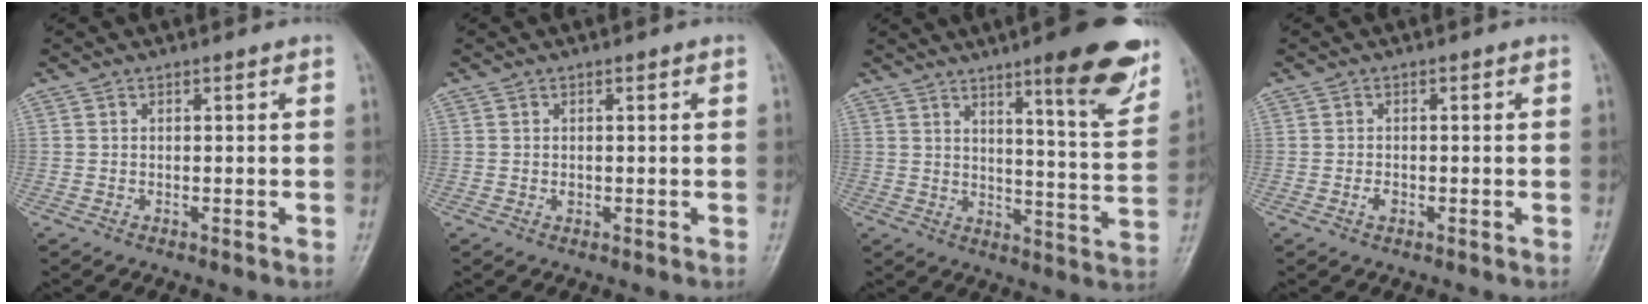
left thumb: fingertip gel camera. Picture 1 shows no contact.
{"total": 0.8, "force": [0.1, 0.6, 0.4], "torque": [-0.003, 0.000, 0.000]}
{"total": 15.7, "force": [9.5, 2.7, 12.3], "torque": [-0.136, -0.056, 0.132]}
{"total": 1.3, "force": [-0.5, 0.8, 0.9], "torque": [-0.014, 0.000, -0.010]}